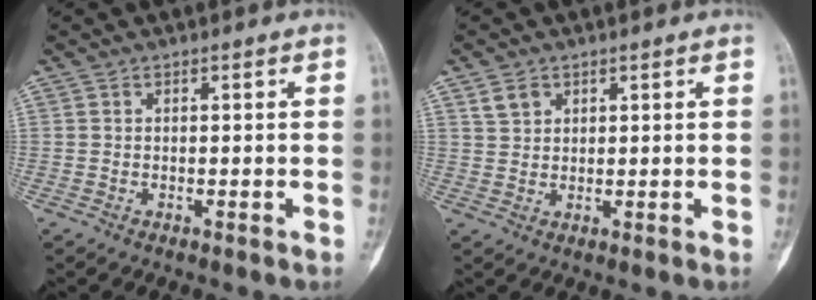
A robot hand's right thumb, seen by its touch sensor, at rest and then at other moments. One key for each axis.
{"total": 3.0, "fx": 1.7, "fy": 2.2, "fz": 1.1, "tx": -0.010, "ty": -0.006, "tz": 0.035}